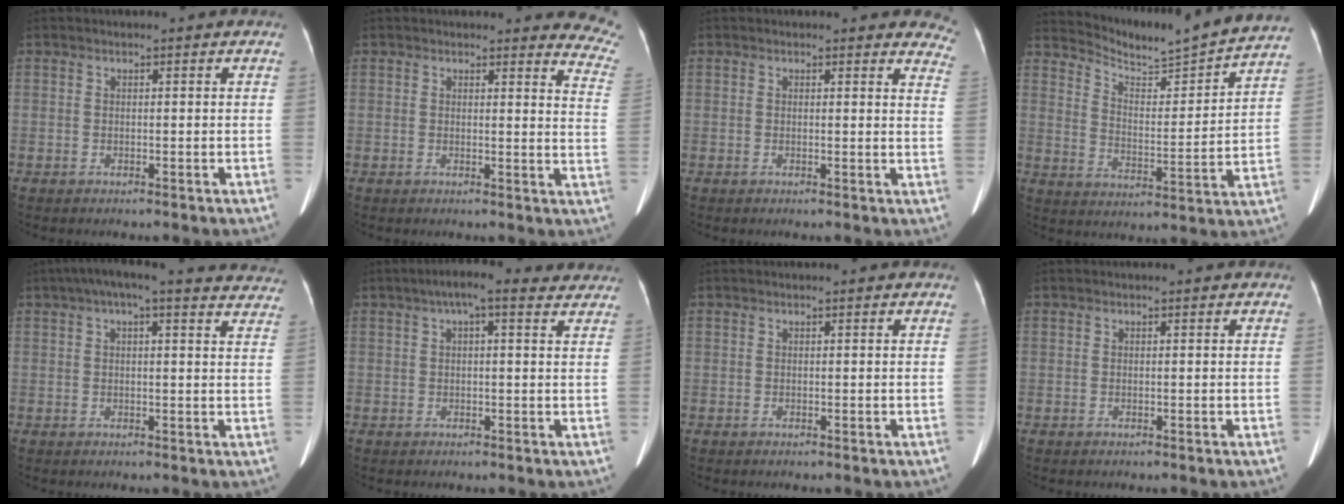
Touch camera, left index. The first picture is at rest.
{"total": 11.0, "force": [10.8, 1.3, 1.3], "torque": [0.025, -0.096, 0.069]}
{"total": 9.4, "force": [8.9, 2.4, 1.8], "torque": [0.020, -0.034, 0.057]}
{"total": 16.2, "force": [15.7, -0.4, 3.9], "torque": [-0.078, -0.046, 0.219]}
{"total": 18.5, "force": [15.8, 4.2, 8.8], "torque": [-0.115, 0.035, 0.179]}
{"total": 8.1, "force": [5.7, 2.1, 5.3], "torque": [-0.075, 0.037, 0.071]}
{"total": 0.0}
{"total": 0.0}